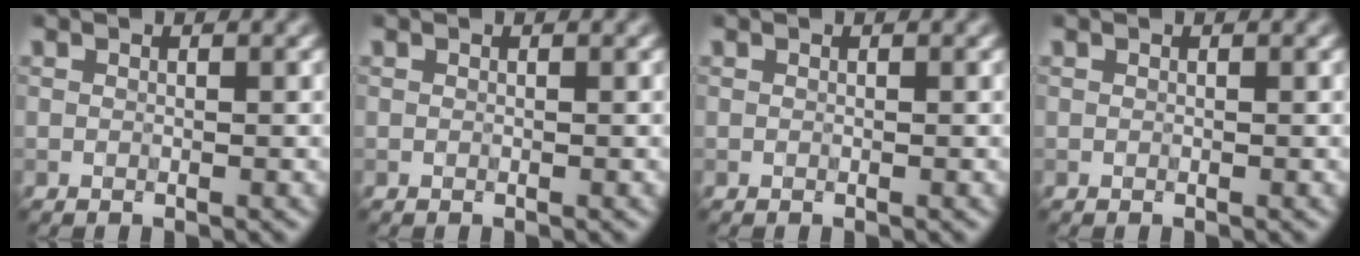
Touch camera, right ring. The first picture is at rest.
{"total": 0.0}
{"total": 0.0}
{"total": 0.0}